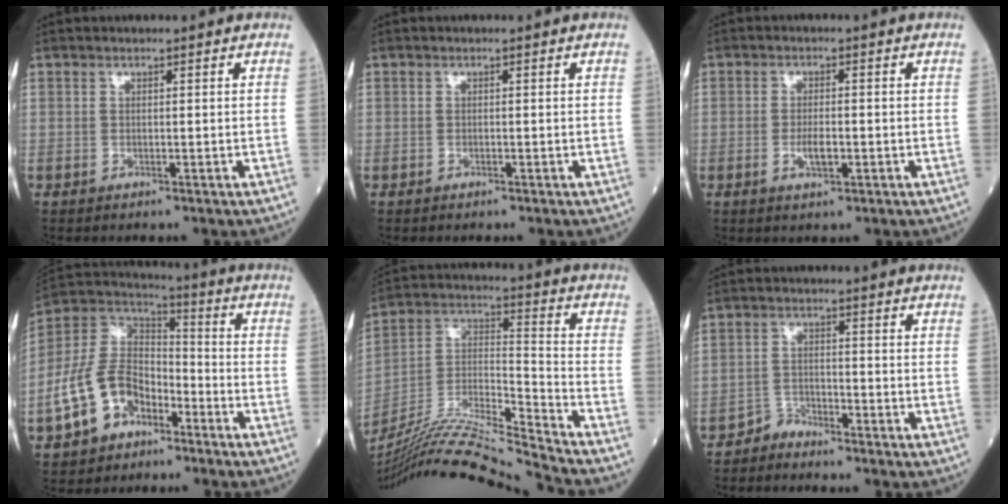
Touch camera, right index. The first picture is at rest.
{"total": 0.0}
{"total": 3.0, "force": [-0.9, 0.9, 2.7], "torque": [-0.054, 0.000, -0.014]}
{"total": 12.0, "force": [-6.2, 7.7, 6.9], "torque": [-0.163, 0.025, -0.120]}
{"total": 20.0, "force": [-18.6, -2.2, 6.8], "torque": [-0.134, 0.004, -0.330]}
{"total": 2.4, "force": [-2.2, 0.3, -0.7], "torque": [0.023, -0.006, -0.042]}